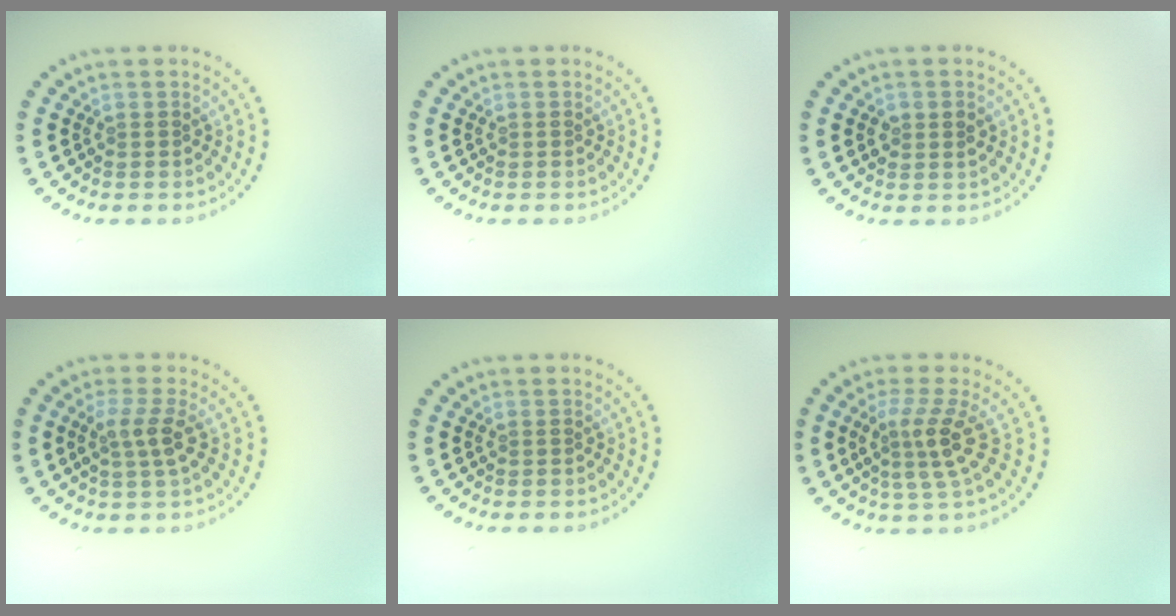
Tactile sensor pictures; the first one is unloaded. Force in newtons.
{"total": 0.0}
{"total": 1.5, "press": 1.5, "slide": 0.3}
{"total": 2.4, "press": 2.1, "slide": 1.0}
{"total": 0.0}
{"total": 3.3, "press": 2.4, "slide": 2.3}